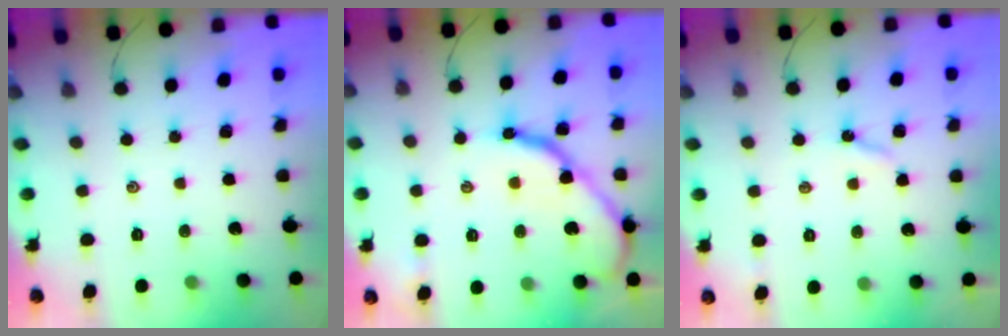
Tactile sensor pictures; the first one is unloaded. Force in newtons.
{"total": 13.7, "press": 13.7, "slide": 1.1}
{"total": 2.5, "press": 2.4, "slide": 0.4}